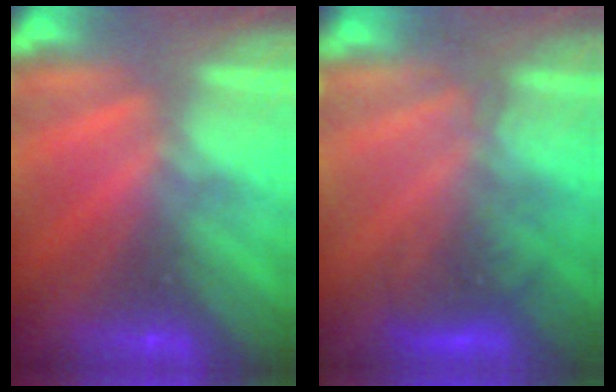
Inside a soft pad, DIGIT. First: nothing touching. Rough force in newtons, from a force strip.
{"total": 3.0}